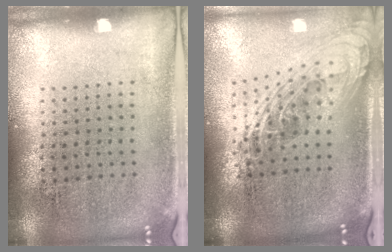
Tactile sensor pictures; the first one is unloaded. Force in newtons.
{"total": 2.2, "press": 1.6, "slide": 1.4}